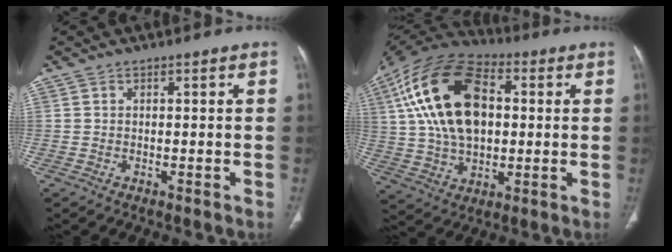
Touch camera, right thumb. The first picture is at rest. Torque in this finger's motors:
{"motor_torque": [0.15, 2.56, 1.94, -0.76, 0.29]}